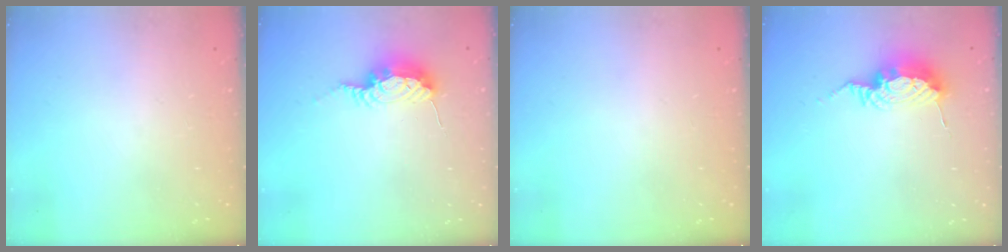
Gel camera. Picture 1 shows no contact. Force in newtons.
{"total": 8.4, "press": 8.4, "slide": 0.9}
{"total": 0.0}
{"total": 9.2, "press": 9.1, "slide": 0.8}